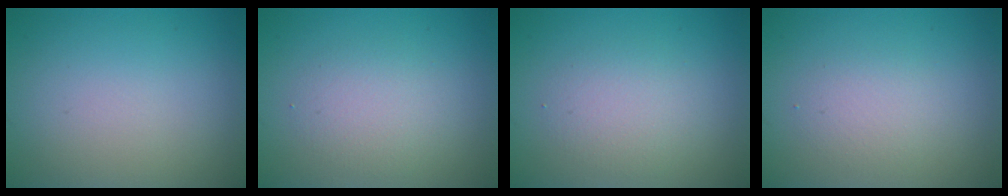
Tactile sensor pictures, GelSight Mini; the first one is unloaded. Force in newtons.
{"total": 2.5, "press": 2.5, "slide": 0.2}
{"total": 2.5, "press": 2.5, "slide": 0.2}
{"total": 1.9, "press": 1.9, "slide": 0.1}